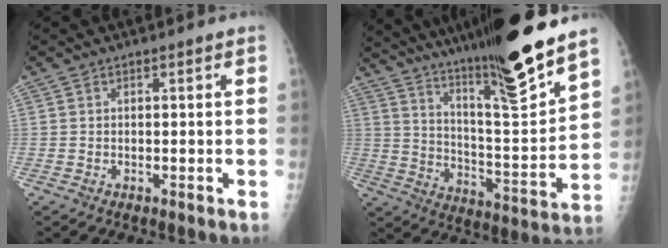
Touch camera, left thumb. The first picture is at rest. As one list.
[{"total": 24.3, "force": [18.6, 1.8, 15.6], "torque": [-0.232, -0.102, 0.301]}]